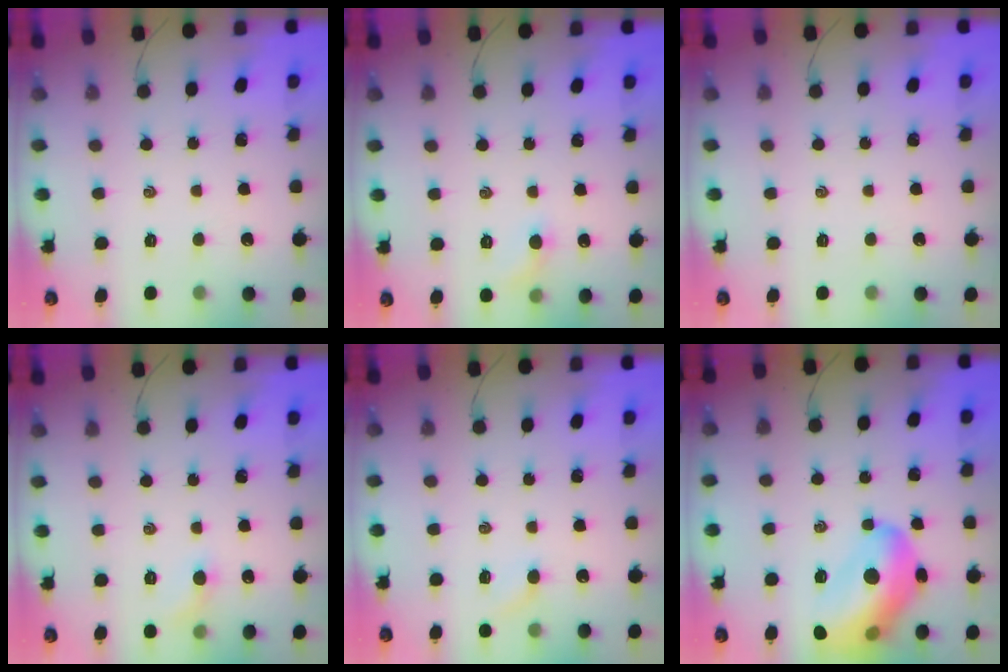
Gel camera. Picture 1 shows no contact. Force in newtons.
{"total": 4.1, "press": 3.9, "slide": 1.2}
{"total": 0.0}
{"total": 4.1, "press": 3.9, "slide": 1.2}
{"total": 3.2, "press": 3.0, "slide": 1.1}
{"total": 19.3, "press": 18.8, "slide": 4.1}